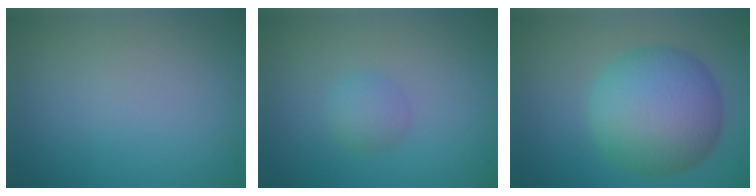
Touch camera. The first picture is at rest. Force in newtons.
{"total": 1.7, "press": 1.7, "slide": 0.1}
{"total": 8.9, "press": 8.9, "slide": 0.1}